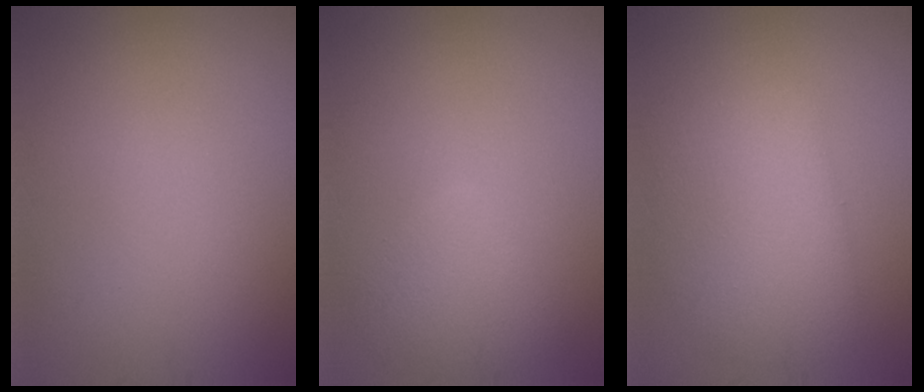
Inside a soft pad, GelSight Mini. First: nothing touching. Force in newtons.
{"total": 2.8, "press": 2.8, "slide": 0.2}
{"total": 5.1, "press": 5.1, "slide": 0.2}